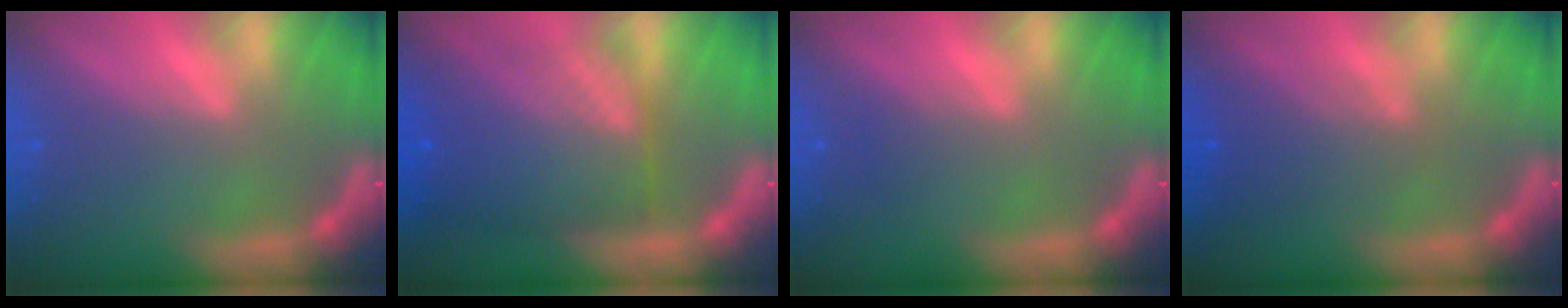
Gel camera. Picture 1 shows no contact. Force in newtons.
{"total": 9.5}
{"total": 1.0}
{"total": 3.5}